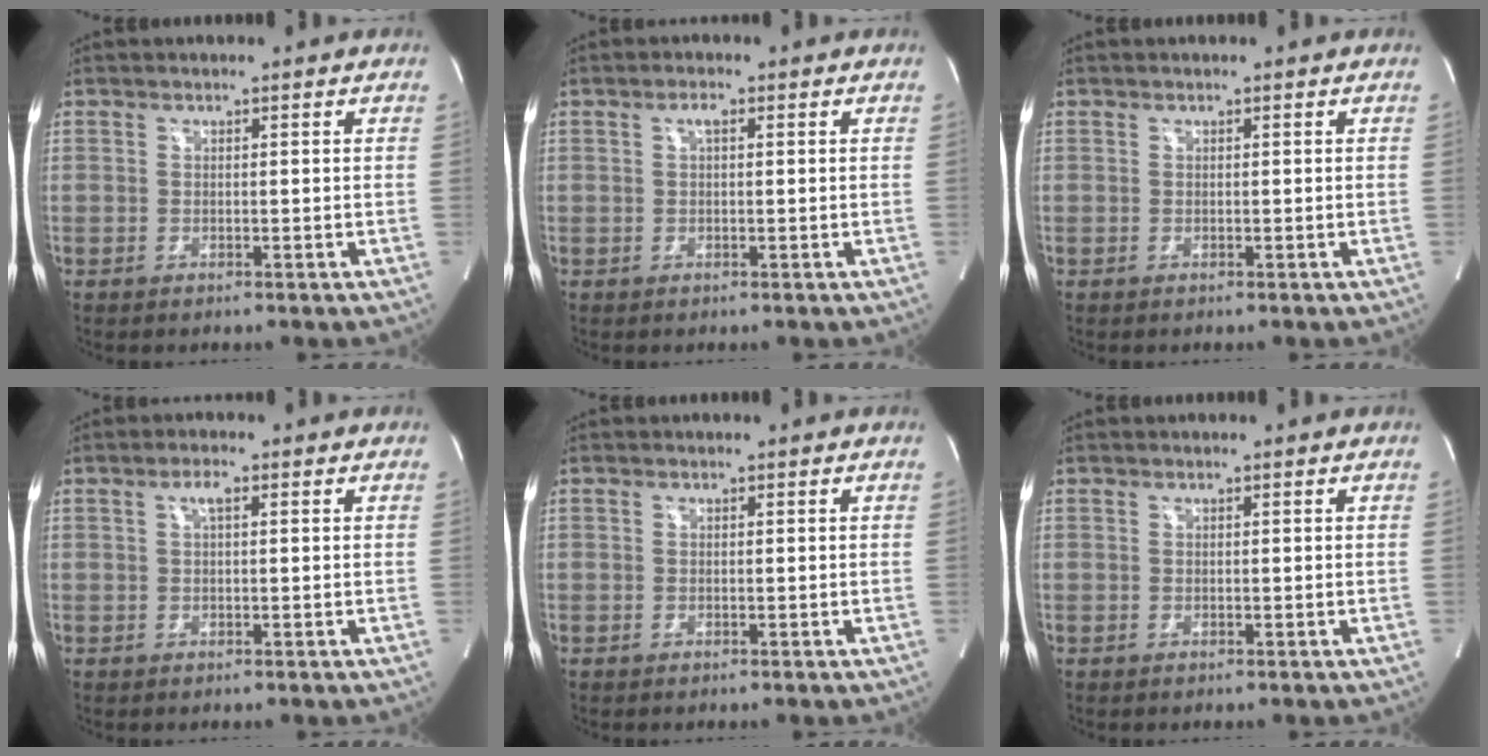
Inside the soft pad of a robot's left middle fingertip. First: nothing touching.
{"total": 1.3, "force": [0.4, 0.4, 1.2], "torque": [-0.019, 0.005, 0.005]}
{"total": 0.0}
{"total": 1.9, "force": [0.7, 0.5, 1.7], "torque": [-0.031, 0.006, 0.010]}
{"total": 0.0}
{"total": 0.0}